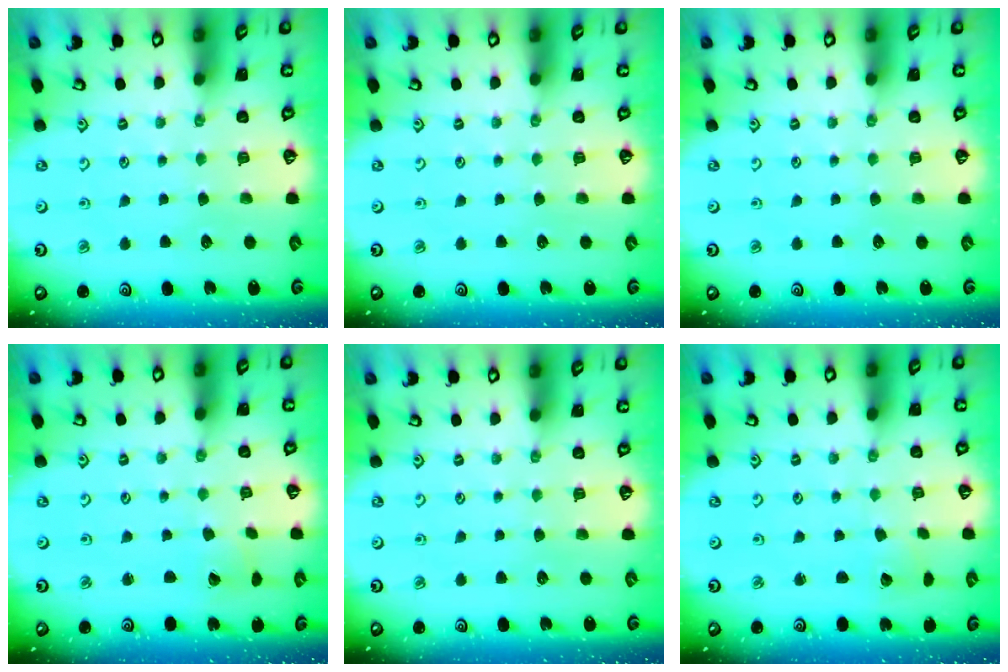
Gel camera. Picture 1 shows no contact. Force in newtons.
{"total": 0.0}
{"total": 0.0}
{"total": 1.9, "press": 1.8, "slide": 0.3}
{"total": 0.0}
{"total": 1.3, "press": 1.3, "slide": 0.0}